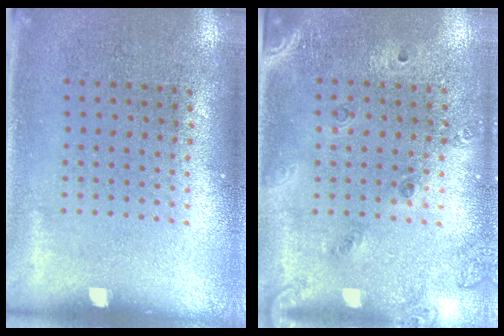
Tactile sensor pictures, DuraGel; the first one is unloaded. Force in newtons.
{"total": 1.5, "press": 1.3, "slide": 0.7}